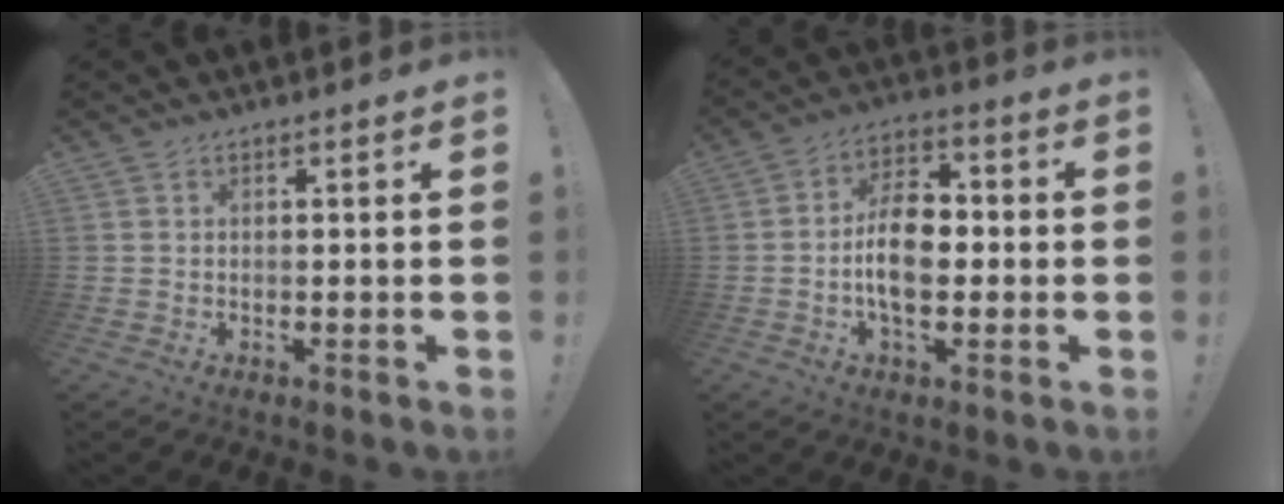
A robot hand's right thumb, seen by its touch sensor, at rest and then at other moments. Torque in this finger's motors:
{"motor_torque": [0.19, 0.26, 0.23, 0.07, 0.32]}